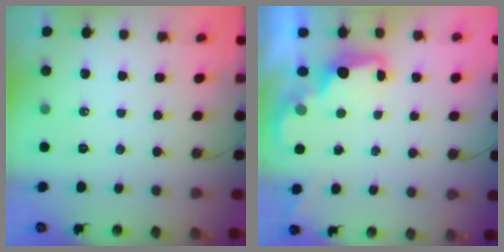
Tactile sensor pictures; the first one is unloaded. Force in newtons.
{"total": 2.2, "press": 2.1, "slide": 0.7}